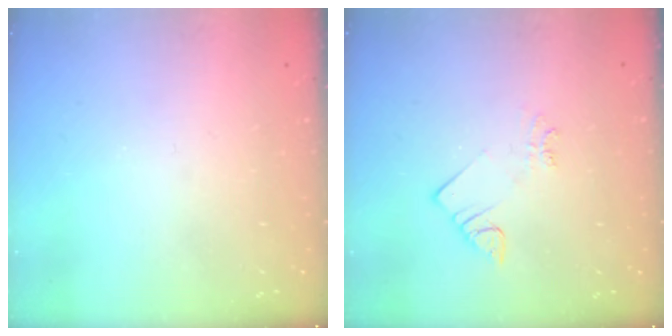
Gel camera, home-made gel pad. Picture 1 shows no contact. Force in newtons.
{"total": 1.5, "press": 1.4, "slide": 0.3}